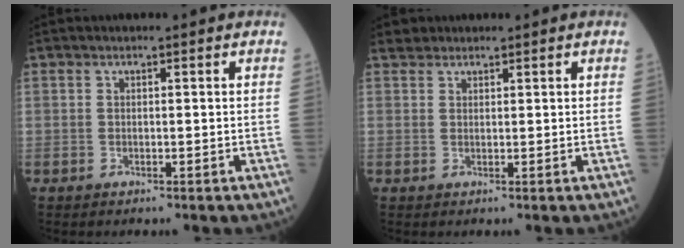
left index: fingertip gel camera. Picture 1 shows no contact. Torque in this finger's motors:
{"motor_torque": [0.08, 0.18, -0.06, -0.02]}